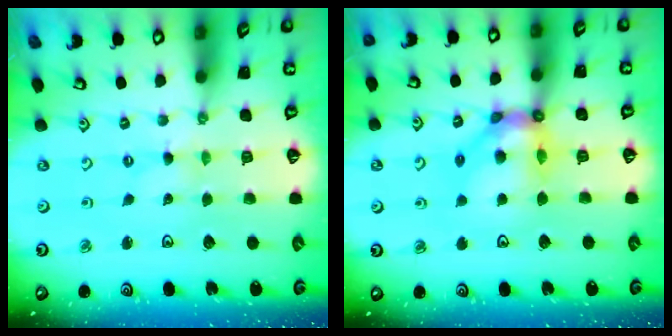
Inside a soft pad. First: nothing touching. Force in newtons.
{"total": 12.1, "press": 12.0, "slide": 1.3}